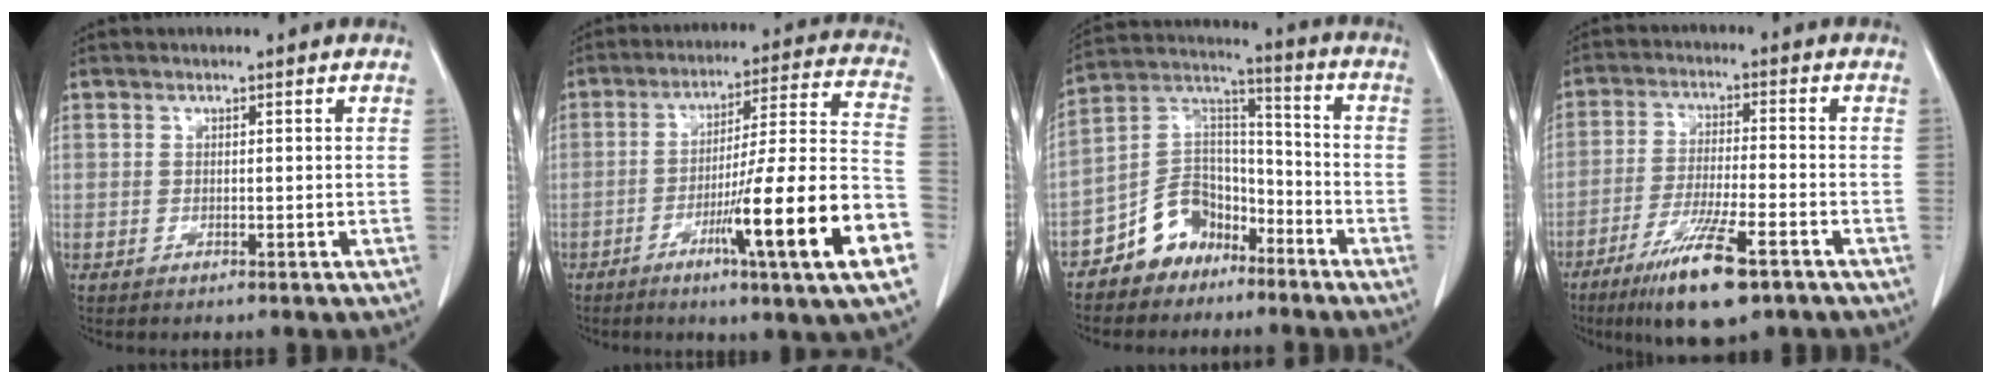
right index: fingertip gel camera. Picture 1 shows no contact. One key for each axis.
{"total": 19.4, "fx": -7.7, "fy": -0.8, "fz": 17.8, "tx": -0.246, "ty": -0.009, "tz": -0.120}
{"total": 9.9, "fx": -6.6, "fy": 6.8, "fz": 2.8, "tx": -0.054, "ty": 0.049, "tz": -0.124}
{"total": 11.5, "fx": -6.9, "fy": 1.6, "fz": 9.1, "tx": -0.167, "ty": -0.025, "tz": -0.116}